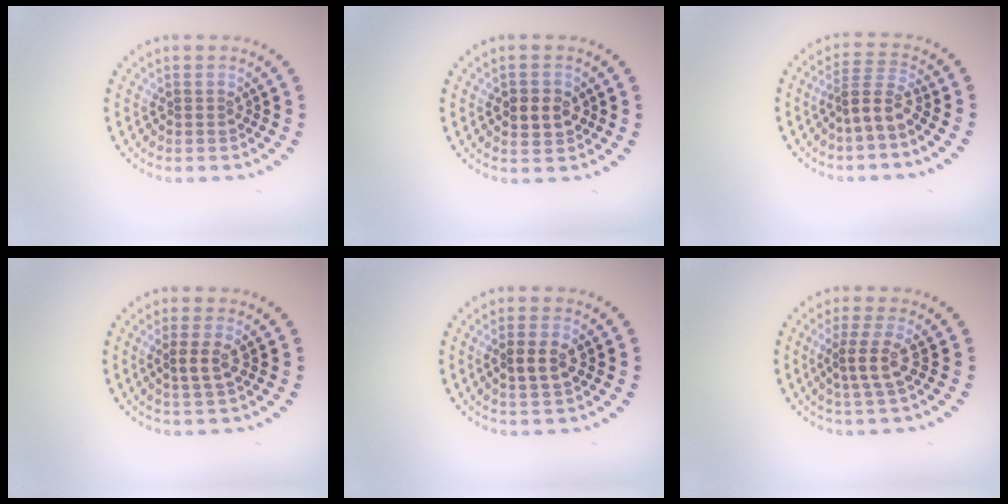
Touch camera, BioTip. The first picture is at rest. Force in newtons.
{"total": 2.5, "press": 2.5, "slide": 0.5}
{"total": 2.9, "press": 2.1, "slide": 2.1}
{"total": 1.7, "press": 1.5, "slide": 0.8}
{"total": 2.2, "press": 2.2, "slide": 0.5}
{"total": 2.5, "press": 1.7, "slide": 1.8}